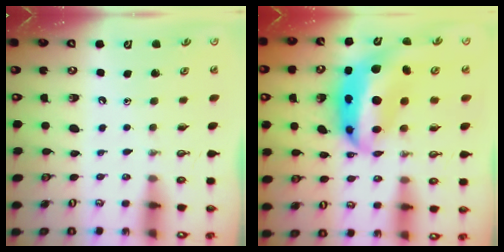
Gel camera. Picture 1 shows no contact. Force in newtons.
{"total": 12.9, "press": 12.9, "slide": 1.1}